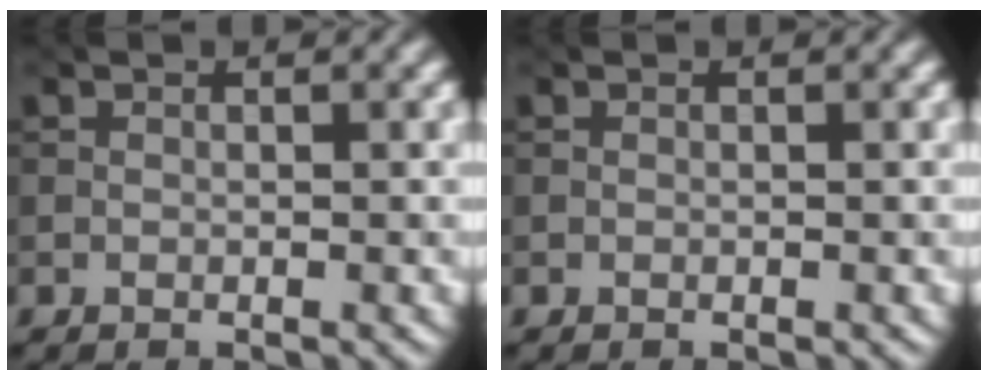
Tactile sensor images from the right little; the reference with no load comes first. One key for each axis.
{"total": 0.0}